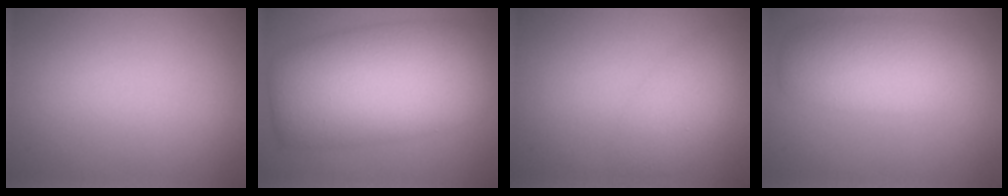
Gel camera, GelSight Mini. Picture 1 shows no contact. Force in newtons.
{"total": 11.9, "press": 11.9, "slide": 0.4}
{"total": 3.0, "press": 3.0, "slide": 0.2}
{"total": 5.5, "press": 5.5, "slide": 0.2}